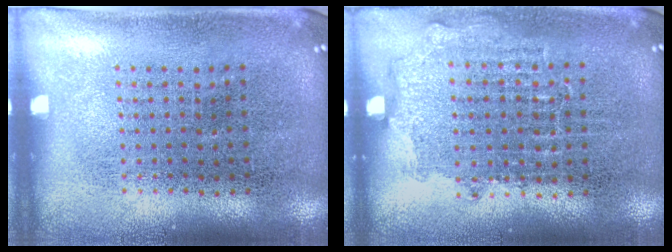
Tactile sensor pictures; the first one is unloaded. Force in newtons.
{"total": 0.9, "press": 0.8, "slide": 0.4}